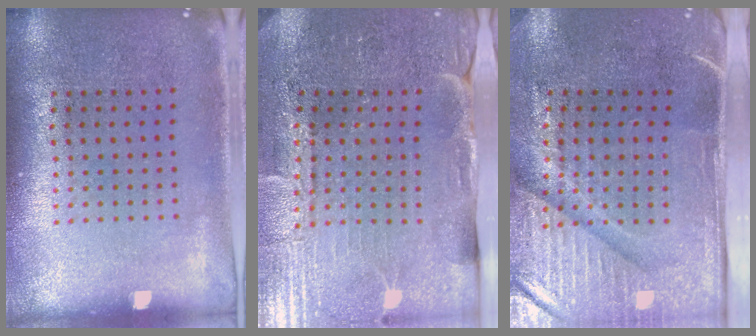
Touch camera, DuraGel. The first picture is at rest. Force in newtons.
{"total": 3.5, "press": 3.5, "slide": 0.4}
{"total": 4.7, "press": 3.9, "slide": 2.6}